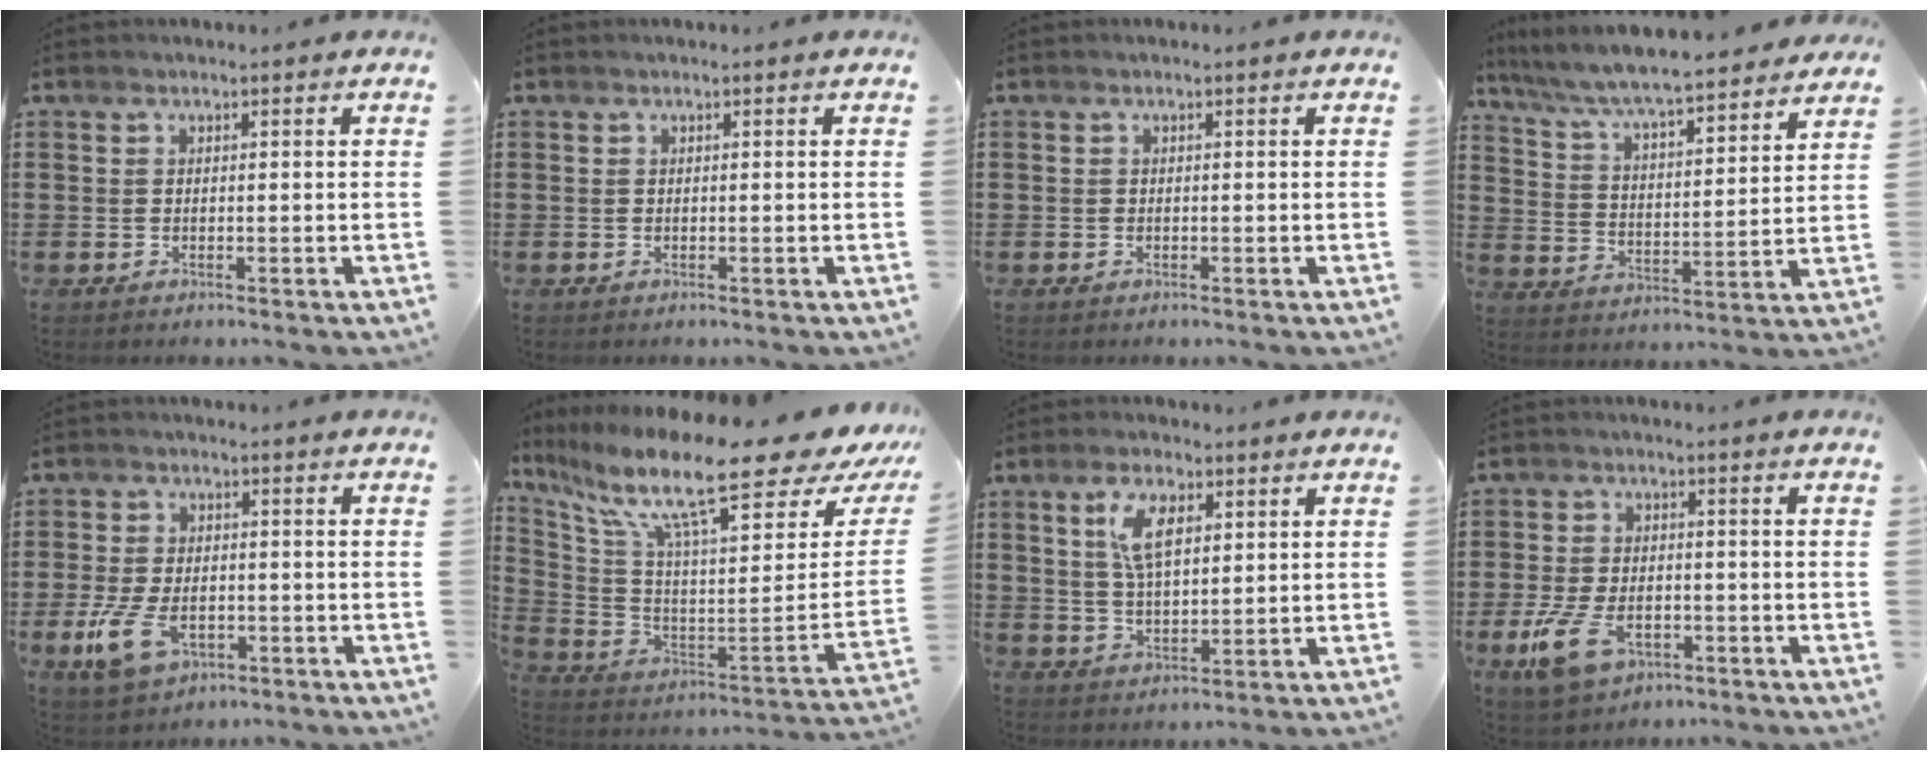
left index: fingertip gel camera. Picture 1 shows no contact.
{"total": 0.0}
{"total": 0.0}
{"total": 6.3, "force": [5.9, 0.1, 2.2], "torque": [-0.070, -0.040, 0.095]}
{"total": 7.4, "force": [-2.8, 4.2, 5.4], "torque": [-0.135, -0.005, -0.056]}
{"total": 15.8, "force": [10.1, 2.0, 12.0], "torque": [-0.240, -0.073, 0.153]}
{"total": 7.3, "force": [3.2, 3.1, 5.8], "torque": [-0.117, 0.007, 0.055]}
{"total": 7.8, "force": [-3.6, 4.3, 5.4], "torque": [-0.125, 0.000, -0.066]}